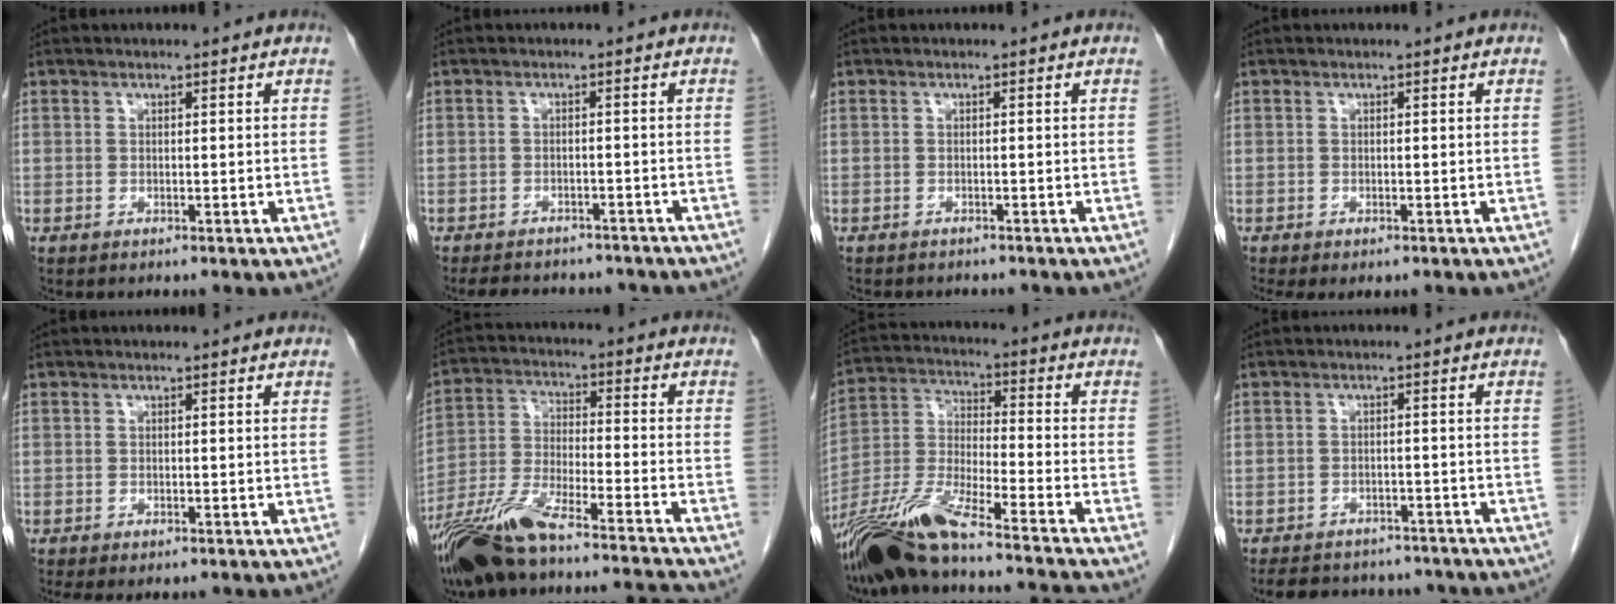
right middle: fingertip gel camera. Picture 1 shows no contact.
{"total": 12.1, "force": [-10.6, 4.2, 4.1], "torque": [-0.079, 0.002, -0.123]}
{"total": 5.4, "force": [-4.8, 1.5, 1.8], "torque": [-0.026, -0.004, -0.060]}
{"total": 3.8, "force": [-2.9, 1.3, 2.0], "torque": [-0.027, -0.013, -0.040]}
{"total": 3.2, "force": [-2.5, 1.1, 1.6], "torque": [-0.023, -0.011, -0.033]}
{"total": 19.0, "force": [-16.5, -0.2, 9.4], "torque": [-0.194, -0.019, -0.289]}
{"total": 19.3, "force": [-16.2, -0.5, 10.3], "torque": [-0.234, -0.024, -0.300]}
{"total": 14.7, "force": [-13.0, 5.1, 4.5], "torque": [-0.092, 0.003, -0.155]}